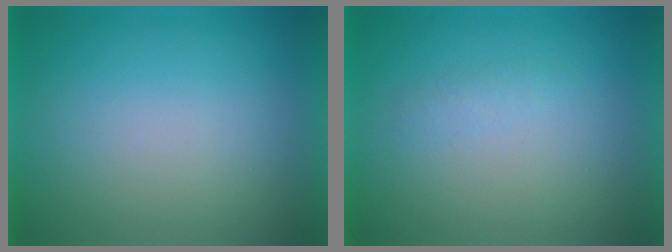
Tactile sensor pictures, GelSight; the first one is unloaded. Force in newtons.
{"total": 1.1}